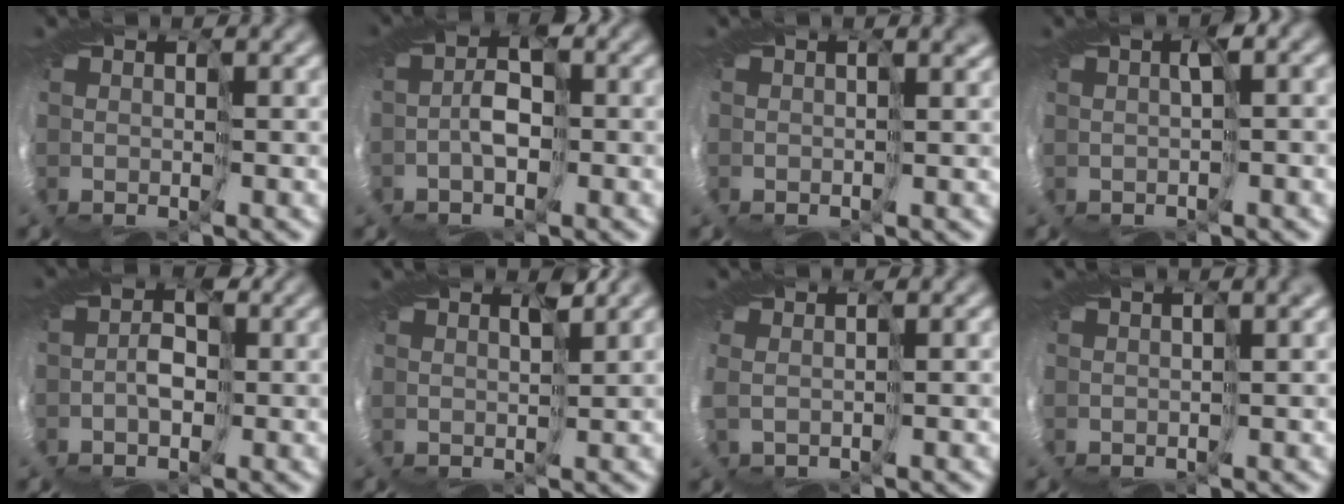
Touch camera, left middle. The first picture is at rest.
{"total": 3.1, "force": [-1.0, 1.6, 2.4], "torque": [-0.062, 0.005, -0.023]}
{"total": 1.0, "force": [0.6, 0.4, 0.7], "torque": [-0.004, 0.008, 0.007]}
{"total": 1.9, "force": [0.1, 0.6, 1.8], "torque": [-0.019, 0.007, 0.002]}
{"total": 2.5, "force": [-0.8, 1.7, 1.6], "torque": [-0.030, 0.001, -0.013]}
{"total": 1.2, "force": [1.2, -0.2, 0.3], "torque": [-0.009, 0.007, 0.011]}
{"total": 0.8, "force": [-0.2, 0.3, 0.7], "torque": [-0.011, 0.001, 0.000]}
{"total": 1.2, "force": [0.4, 0.4, 1.0], "torque": [-0.005, 0.010, 0.004]}